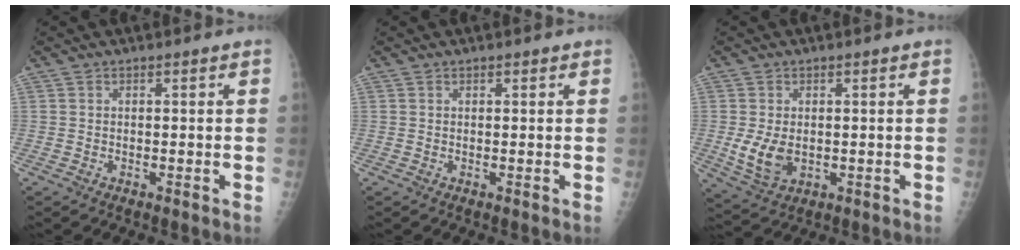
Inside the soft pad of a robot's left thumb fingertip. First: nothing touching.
{"total": 0.5, "force": [0.4, 0.3, 0.2], "torque": [-0.003, -0.002, 0.003]}
{"total": 6.4, "force": [-0.5, 4.3, 4.7], "torque": [-0.083, -0.012, 0.003]}